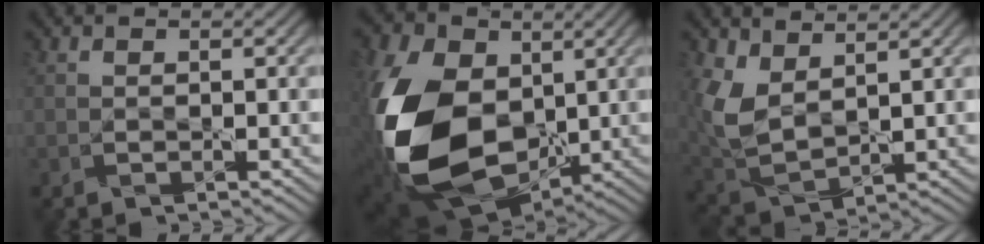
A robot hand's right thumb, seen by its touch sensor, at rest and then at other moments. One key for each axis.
{"total": 18.1, "fx": -0.4, "fy": 12.9, "fz": 12.6, "tx": -0.327, "ty": -0.043, "tz": -0.002}
{"total": 7.8, "fx": 3.4, "fy": 4.5, "fz": 5.4, "tx": -0.147, "ty": -0.007, "tz": 0.070}